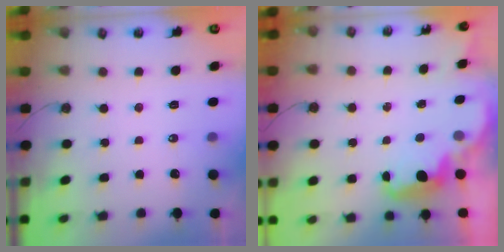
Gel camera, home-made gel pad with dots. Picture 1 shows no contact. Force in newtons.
{"total": 2.5, "press": 2.4, "slide": 0.7}